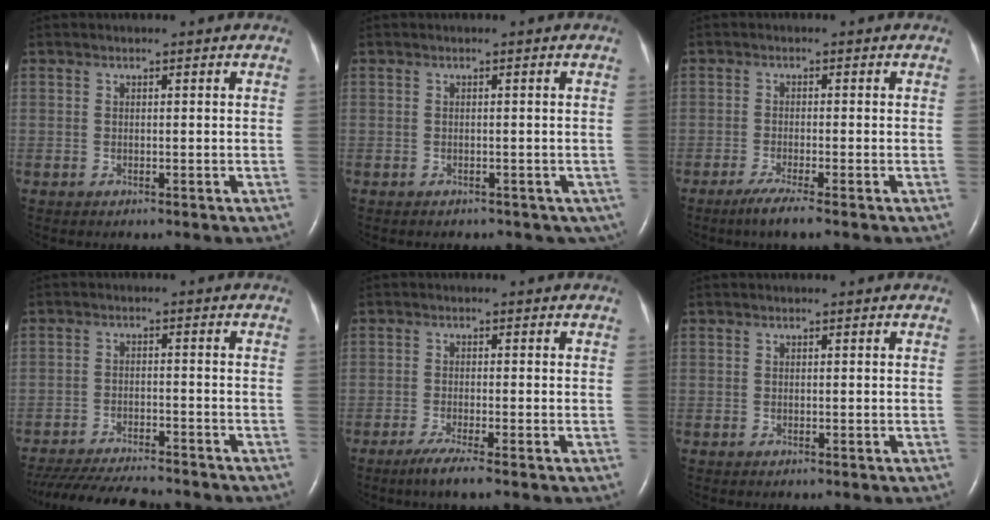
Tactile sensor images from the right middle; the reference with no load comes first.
{"total": 6.2, "force": [-4.4, 3.8, 2.2], "torque": [-0.021, 0.000, -0.042]}
{"total": 3.5, "force": [-2.4, -0.3, 2.5], "torque": [-0.053, -0.011, -0.047]}
{"total": 14.5, "force": [-13.2, 2.0, 5.8], "torque": [-0.113, -0.026, -0.196]}
{"total": 3.4, "force": [-2.3, -0.3, 2.5], "torque": [-0.053, -0.011, -0.046]}
{"total": 0.0}